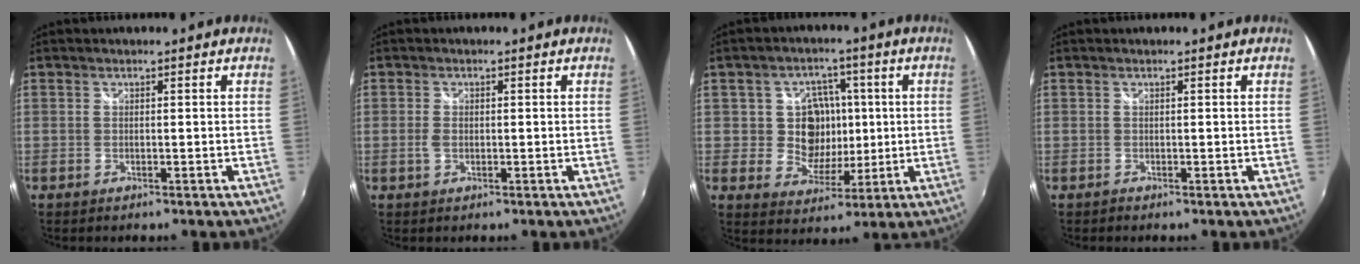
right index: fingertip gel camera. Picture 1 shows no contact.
{"total": 1.7, "force": [-0.3, 1.1, 1.2], "torque": [-0.026, -0.001, -0.005]}
{"total": 8.1, "force": [0.5, 7.5, 3.1], "torque": [-0.063, 0.007, 0.012]}
{"total": 0.0}